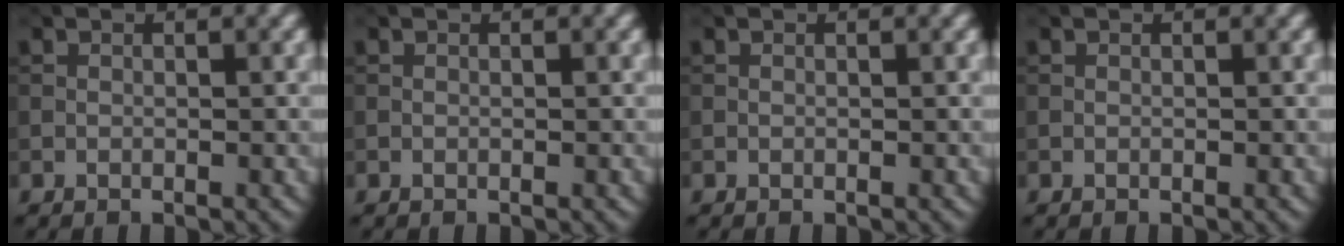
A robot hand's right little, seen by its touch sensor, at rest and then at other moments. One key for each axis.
{"total": 0.0}
{"total": 0.0}
{"total": 0.0}